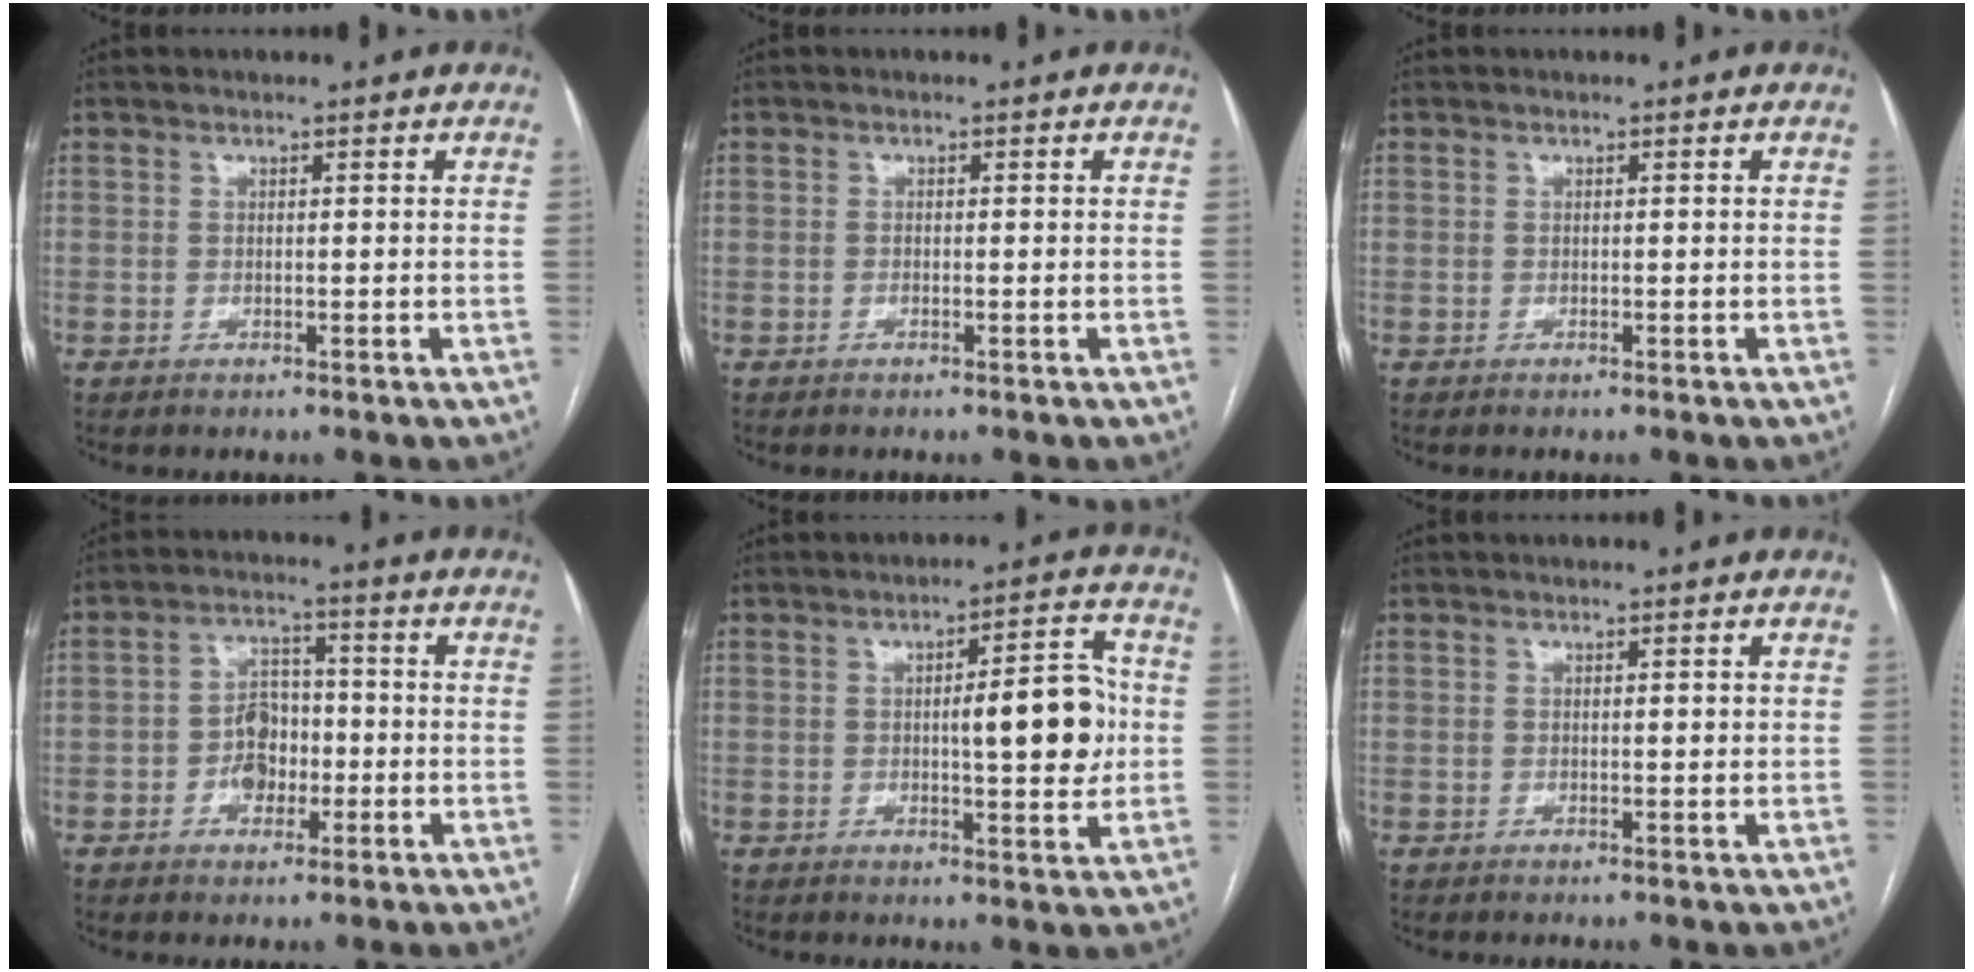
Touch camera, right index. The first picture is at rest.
{"total": 0.6, "force": [-0.3, 0.0, 0.5], "torque": [-0.010, 0.001, -0.005]}
{"total": 0.0}
{"total": 5.7, "force": [-1.7, 3.9, 3.8], "torque": [-0.069, 0.017, -0.030]}
{"total": 9.6, "force": [0.2, 2.4, 9.3], "torque": [-0.120, 0.014, 0.004]}
{"total": 0.6, "force": [0.1, 0.2, 0.6], "torque": [-0.008, 0.000, 0.001]}